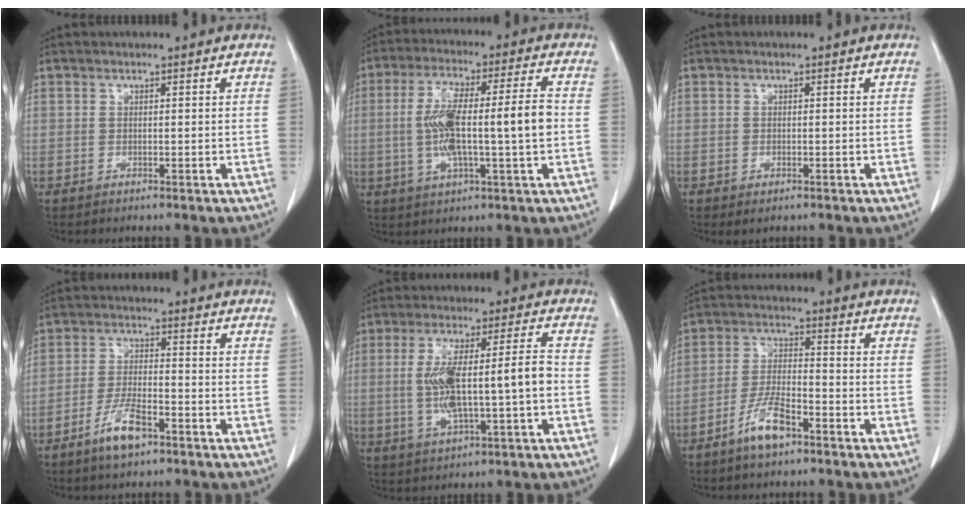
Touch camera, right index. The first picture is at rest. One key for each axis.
{"total": 13.0, "fx": -0.6, "fy": 1.3, "fz": 12.9, "tx": -0.243, "ty": 0.016, "tz": -0.010}
{"total": 1.0, "fx": -0.6, "fy": 0.5, "fz": 0.7, "tx": -0.009, "ty": -0.001, "tz": -0.004}
{"total": 6.5, "fx": -4.1, "fy": 1.6, "fz": 4.7, "tx": -0.095, "ty": -0.003, "tz": -0.077}
{"total": 11.9, "fx": -1.0, "fy": 2.0, "fz": 11.7, "tx": -0.226, "ty": 0.021, "tz": -0.010}
{"total": 6.9, "fx": -4.6, "fy": 1.7, "fz": 4.9, "tx": -0.102, "ty": -0.001, "tz": -0.088}